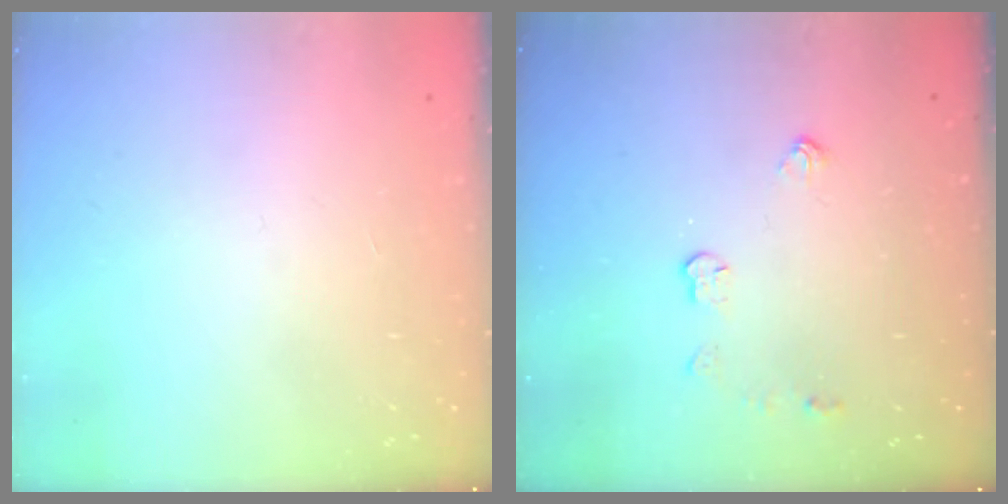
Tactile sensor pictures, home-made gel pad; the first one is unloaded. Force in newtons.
{"total": 4.4, "press": 4.3, "slide": 0.5}